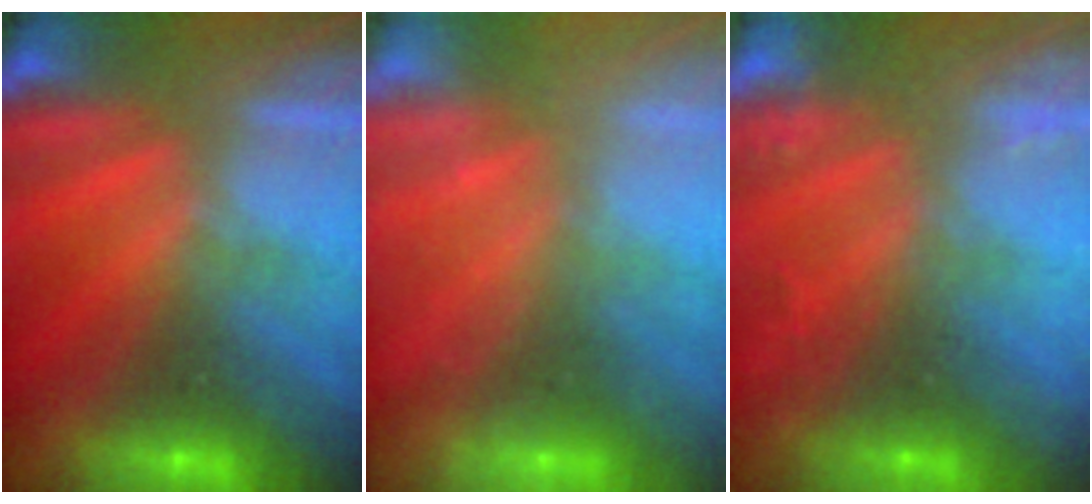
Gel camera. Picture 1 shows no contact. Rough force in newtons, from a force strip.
{"total": 2.3}
{"total": 9.2}